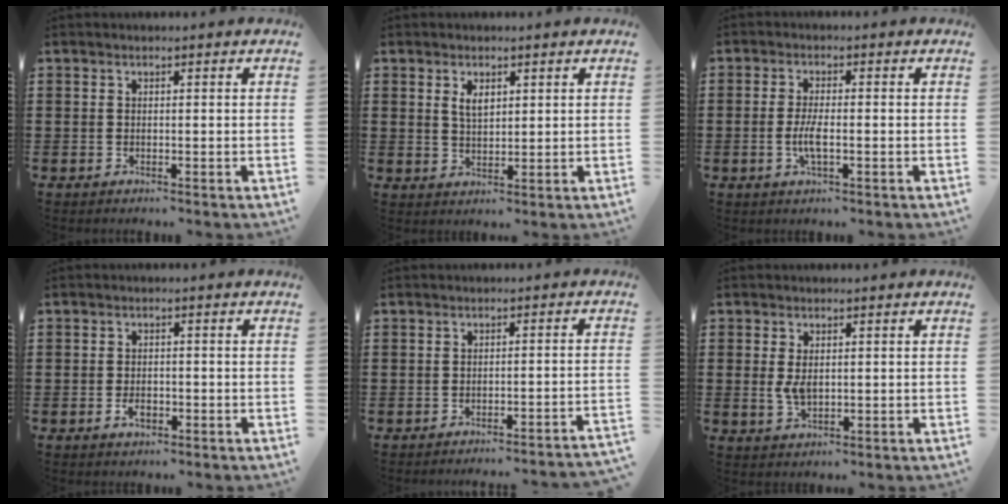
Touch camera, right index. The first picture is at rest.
{"total": 2.9, "force": [1.3, 1.4, 2.1], "torque": [-0.038, 0.001, 0.022]}
{"total": 3.6, "force": [-0.9, 0.9, 3.4], "torque": [-0.076, -0.006, -0.020]}
{"total": 2.2, "force": [-0.9, 1.2, 1.6], "torque": [-0.032, 0.000, -0.017]}
{"total": 2.7, "force": [-2.5, -0.4, 0.8], "torque": [-0.017, -0.004, -0.054]}
{"total": 3.4, "force": [0.3, 1.9, 2.8], "torque": [-0.064, 0.003, 0.002]}